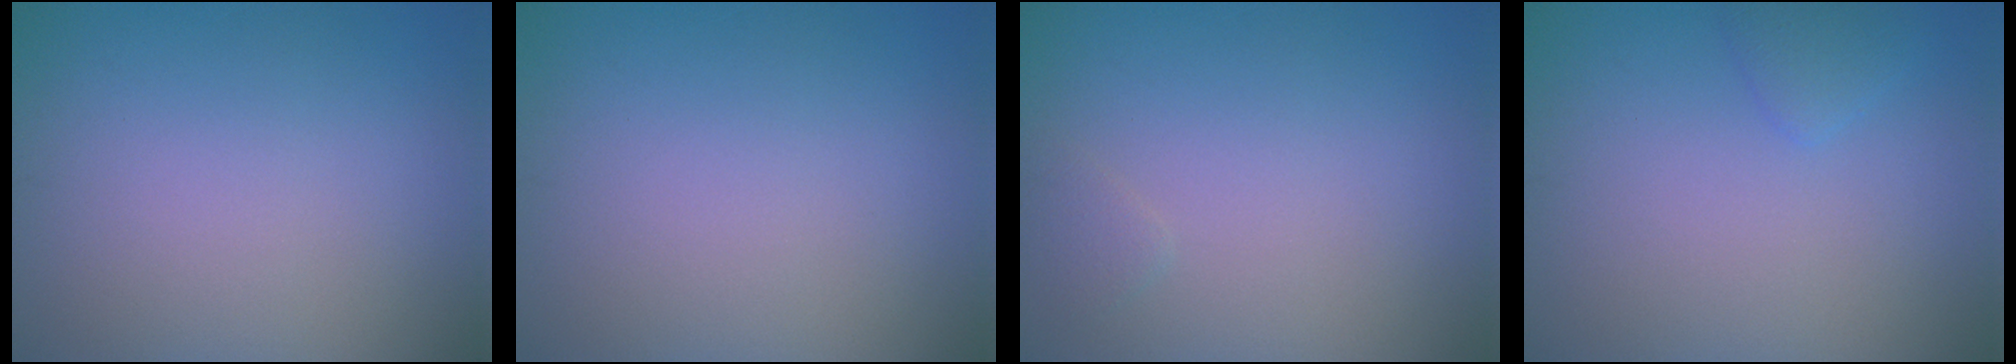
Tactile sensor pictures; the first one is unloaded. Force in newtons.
{"total": 0.0}
{"total": 0.8, "press": 0.8, "slide": 0.1}
{"total": 1.3, "press": 1.3, "slide": 0.0}